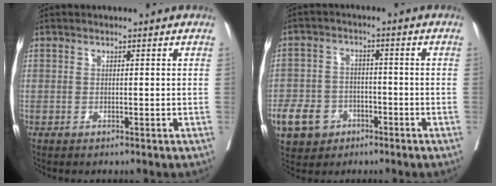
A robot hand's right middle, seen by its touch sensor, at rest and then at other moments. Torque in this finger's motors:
{"motor_torque": [0.16, -0.13, 0.05, 0.01]}